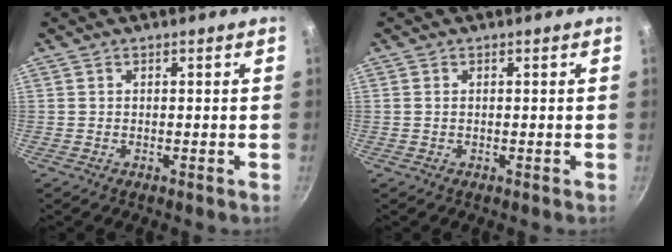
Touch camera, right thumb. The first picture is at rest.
{"total": 0.5, "force": [0.1, 0.3, 0.4], "torque": [-0.010, 0.001, 0.001]}